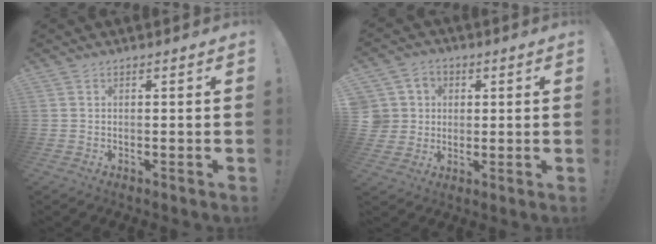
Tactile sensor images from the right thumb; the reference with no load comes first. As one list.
[{"total": 7.5, "force": [1.2, 7.2, 1.7], "torque": [-0.030, 0.000, 0.027]}]